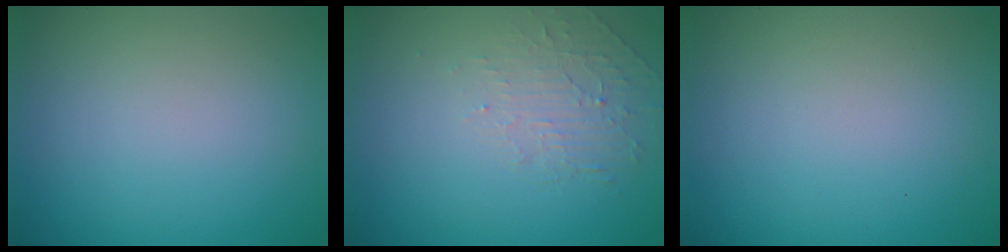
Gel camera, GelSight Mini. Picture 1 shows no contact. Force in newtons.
{"total": 1.9, "press": 0.6, "slide": 1.8}
{"total": 0.0}